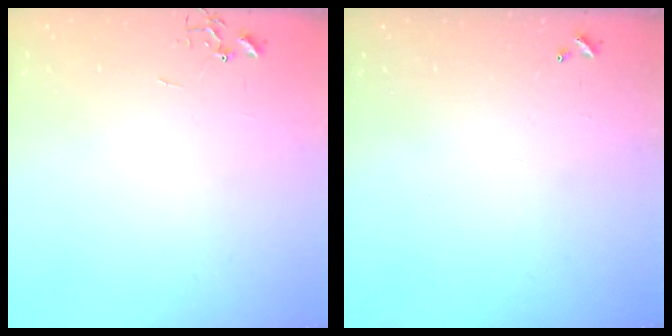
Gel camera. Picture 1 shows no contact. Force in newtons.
{"total": 0.0}